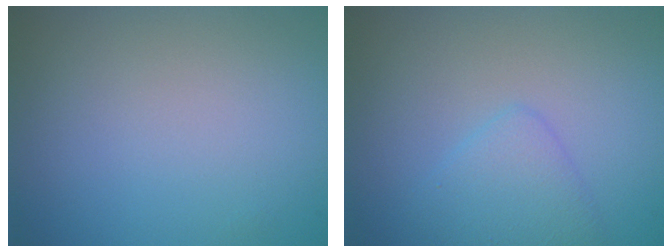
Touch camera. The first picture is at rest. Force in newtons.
{"total": 2.5, "press": 2.5, "slide": 0.1}